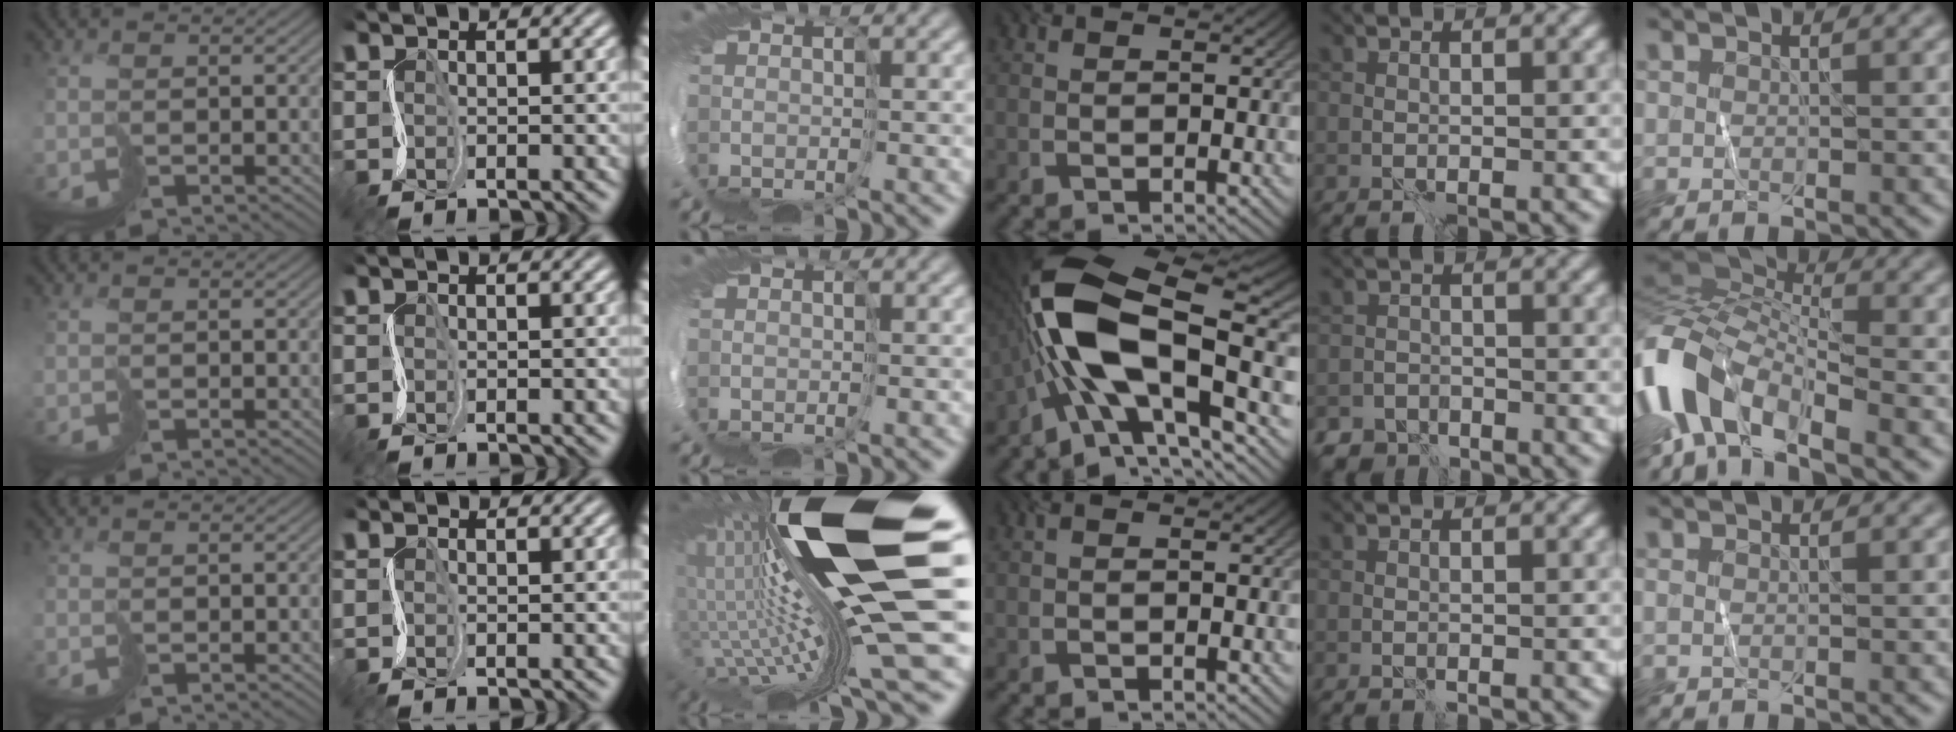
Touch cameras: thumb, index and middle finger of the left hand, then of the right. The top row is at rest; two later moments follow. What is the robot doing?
{"motion": "cut", "object": "tissue"}